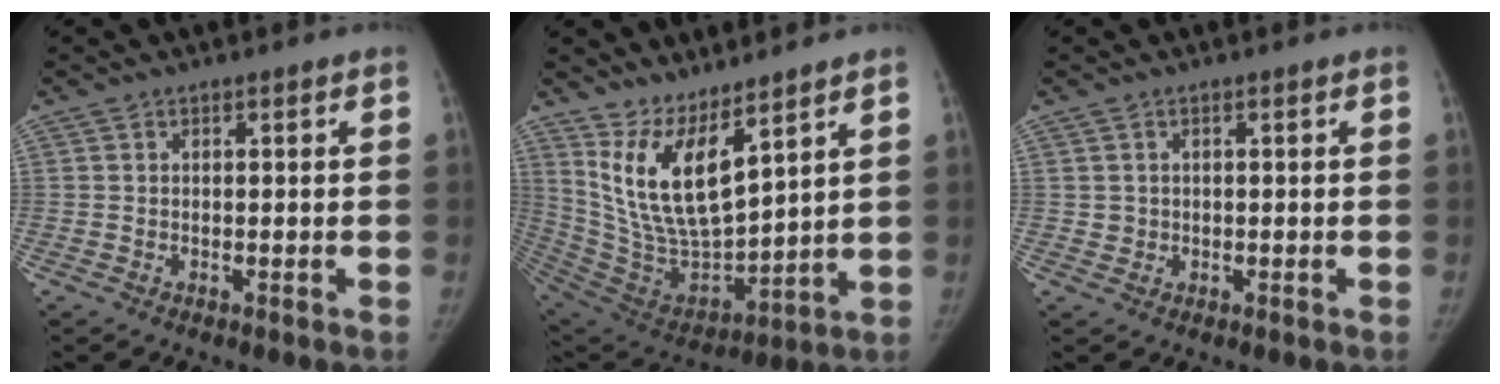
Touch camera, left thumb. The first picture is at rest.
{"total": 14.4, "force": [8.9, 4.8, 10.2], "torque": [-0.173, -0.069, 0.199]}
{"total": 1.1, "force": [0.1, 1.1, 0.2], "torque": [0.004, 0.002, 0.002]}